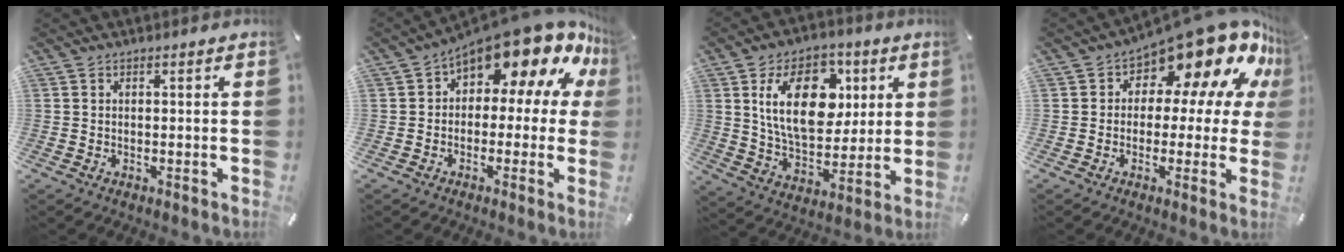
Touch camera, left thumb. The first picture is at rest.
{"total": 15.4, "force": [10.1, 6.6, 9.6], "torque": [-0.151, -0.079, 0.174]}
{"total": 18.5, "force": [5.8, 12.1, 12.6], "torque": [-0.215, 0.008, 0.101]}
{"total": 16.4, "force": [9.9, 8.2, 10.1], "torque": [-0.146, -0.081, 0.169]}